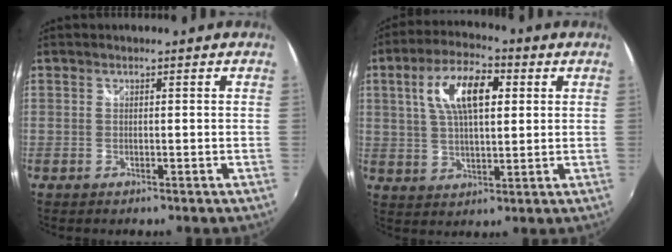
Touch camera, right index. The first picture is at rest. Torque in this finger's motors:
{"motor_torque": [0.84, 0.57, 0.27, 0.15]}